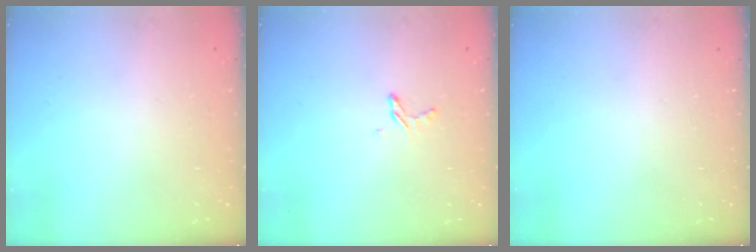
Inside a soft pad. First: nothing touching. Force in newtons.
{"total": 3.8, "press": 3.8, "slide": 0.3}
{"total": 0.0}